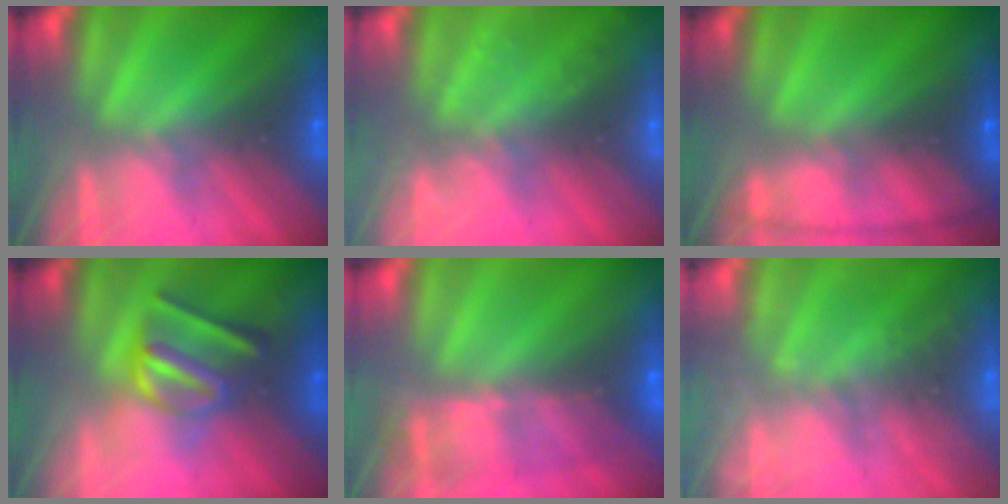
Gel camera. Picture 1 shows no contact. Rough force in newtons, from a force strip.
{"total": 2.2}
{"total": 9.1}
{"total": 2.9}
{"total": 10.5}
{"total": 1.9}